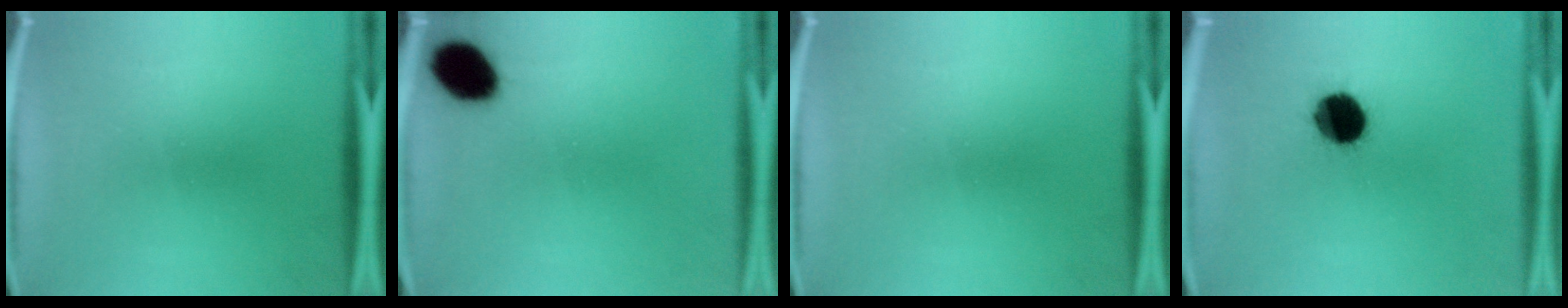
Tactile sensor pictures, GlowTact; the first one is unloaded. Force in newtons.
{"total": 9.6}
{"total": 0.0}
{"total": 11.6}